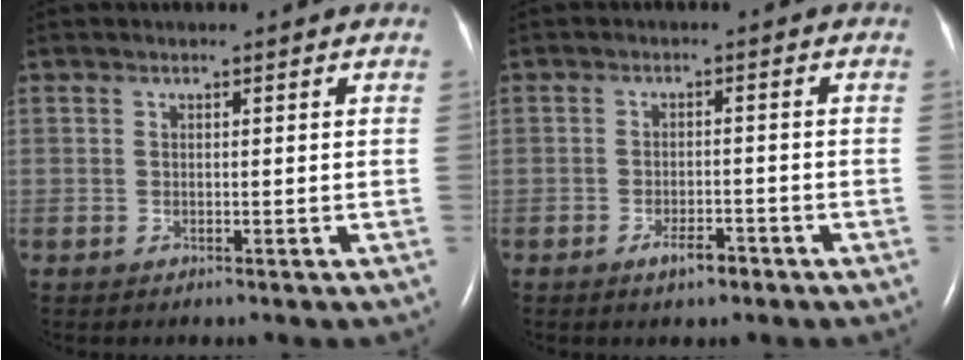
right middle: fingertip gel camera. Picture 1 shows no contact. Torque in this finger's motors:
{"motor_torque": [0.59, -0.49, 0.05, 0.04]}